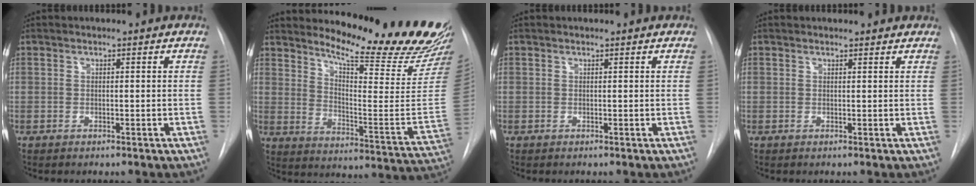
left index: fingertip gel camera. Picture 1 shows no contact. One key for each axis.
{"total": 21.1, "fx": 19.3, "fy": 0.3, "fz": 8.4, "tx": -0.130, "ty": -0.128, "tz": 0.250}
{"total": 0.9, "fx": 0.9, "fy": 0.2, "fz": 0.1, "tx": -0.009, "ty": 0.007, "tz": 0.008}
{"total": 3.3, "fx": 3.1, "fy": 0.8, "fz": 0.5, "tx": -0.010, "ty": 0.011, "tz": 0.028}